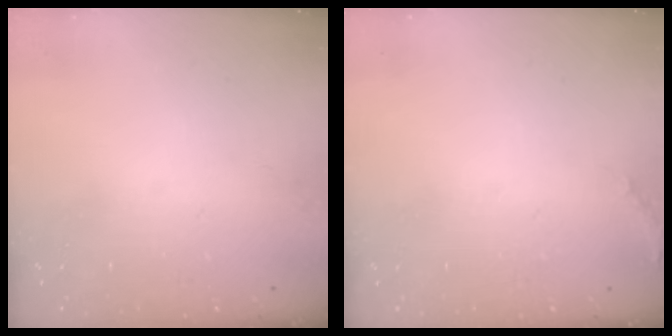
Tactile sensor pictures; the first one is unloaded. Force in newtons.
{"total": 5.1, "press": 4.8, "slide": 1.8}